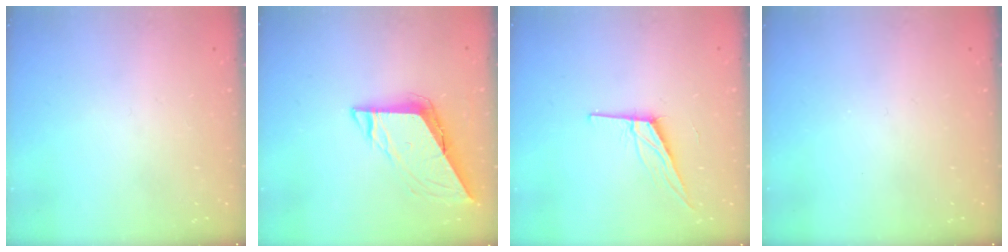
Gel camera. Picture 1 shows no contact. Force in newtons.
{"total": 8.0, "press": 8.0, "slide": 0.5}
{"total": 10.8, "press": 10.4, "slide": 2.7}
{"total": 0.0}